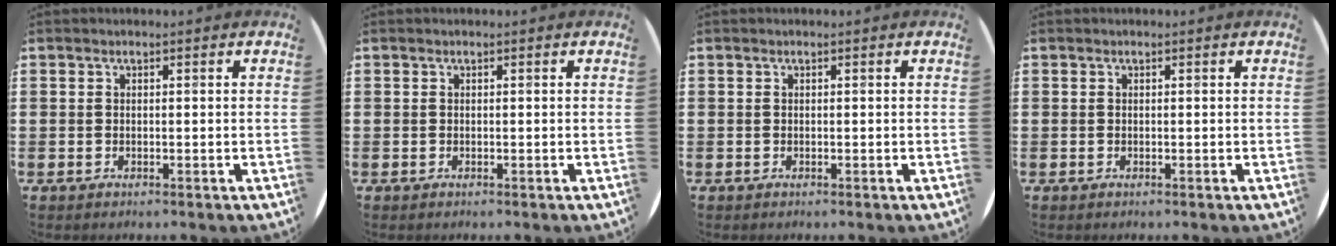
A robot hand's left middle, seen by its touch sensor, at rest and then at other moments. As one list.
[{"total": 0.0}, {"total": 0.0}, {"total": 0.0}]